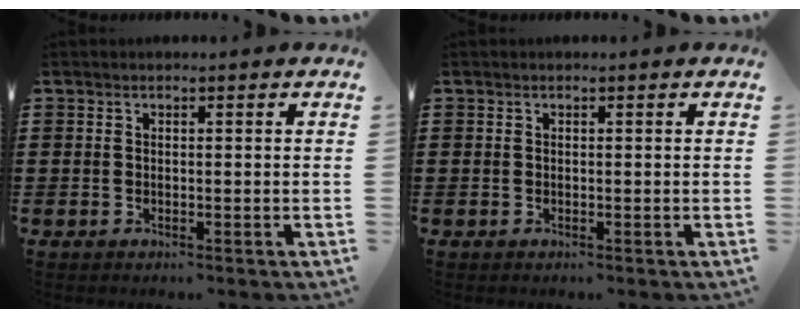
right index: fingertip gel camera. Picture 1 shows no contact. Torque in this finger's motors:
{"motor_torque": [0.00, 0.55, 0.00, 0.00]}